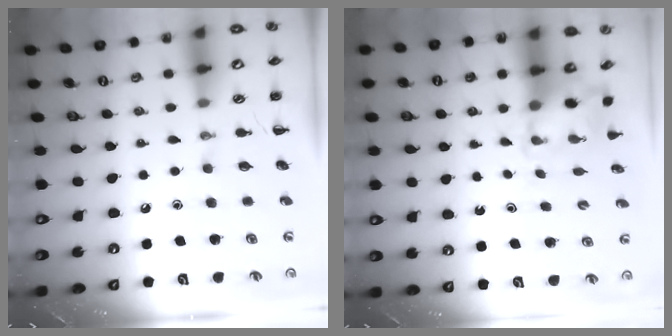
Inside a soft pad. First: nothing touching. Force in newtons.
{"total": 2.3, "press": 2.3, "slide": 0.5}